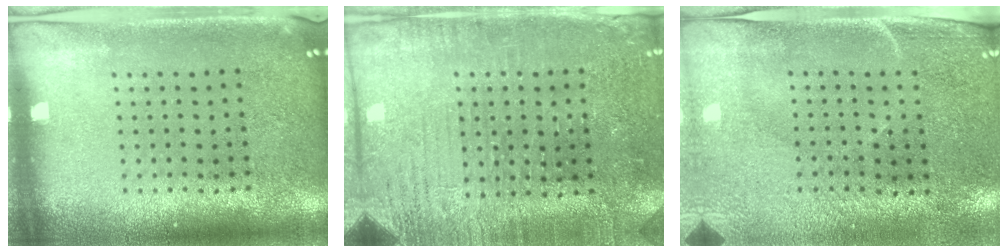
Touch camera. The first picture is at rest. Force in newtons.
{"total": 3.0, "press": 2.9, "slide": 0.6}
{"total": 2.9, "press": 2.5, "slide": 1.4}